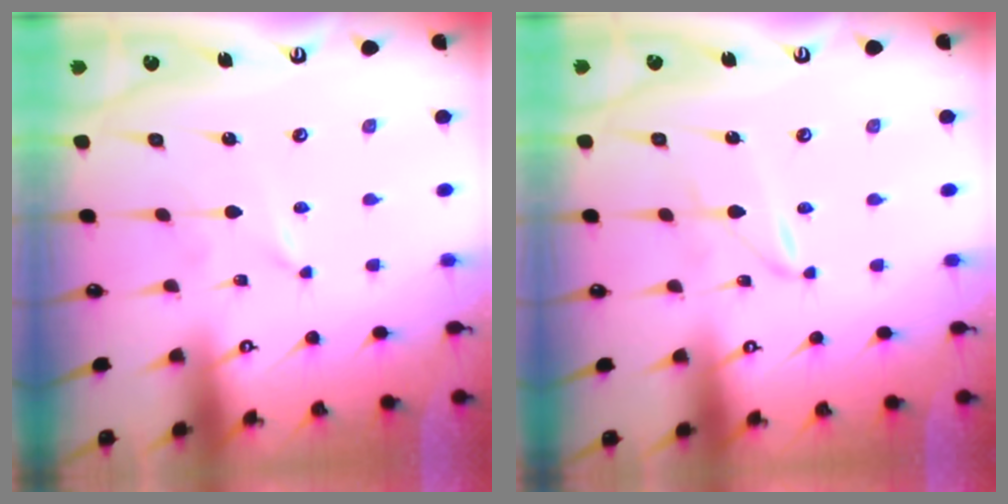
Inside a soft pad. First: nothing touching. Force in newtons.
{"total": 1.9, "press": 1.9, "slide": 0.1}